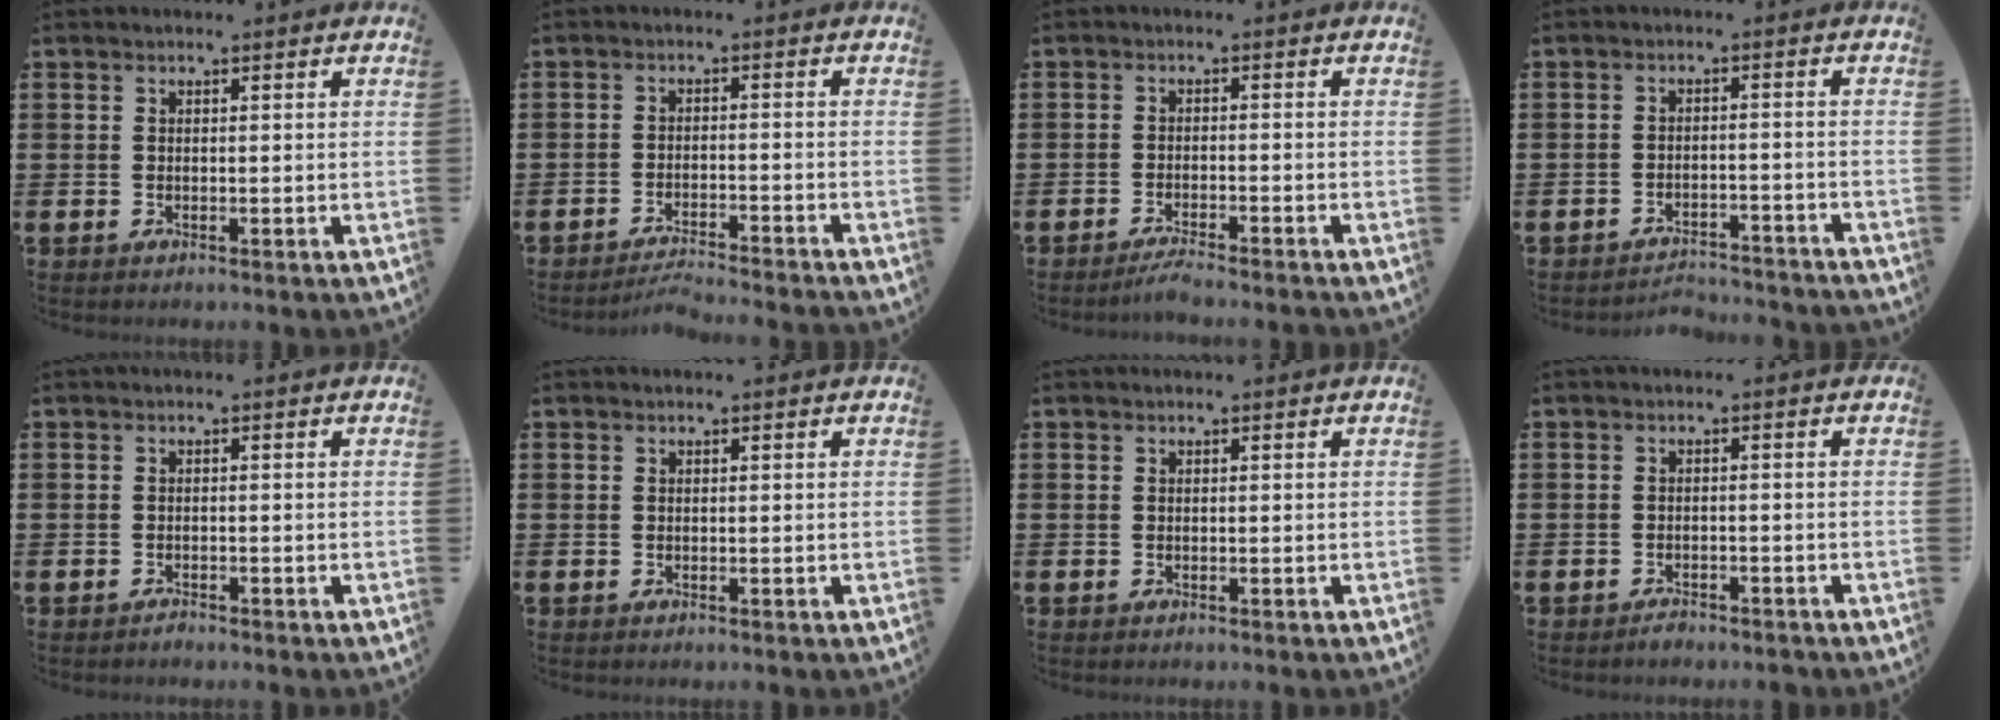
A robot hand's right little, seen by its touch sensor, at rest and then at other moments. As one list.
[{"total": 2.7, "force": [-2.6, -0.3, 0.5], "torque": [-0.010, 0.002, -0.055]}, {"total": 2.1, "force": [-1.8, -0.1, 0.9], "torque": [-0.015, 0.005, -0.036]}, {"total": 2.8, "force": [-2.8, 0.0, -0.1], "torque": [-0.005, 0.004, -0.060]}, {"total": 0.6, "force": [-0.6, 0.1, 0.1], "torque": [-0.004, -0.002, -0.011]}, {"total": 0.0}, {"total": 0.0}, {"total": 1.1, "force": [-1.1, 0.3, 0.1], "torque": [-0.006, 0.000, -0.022]}]